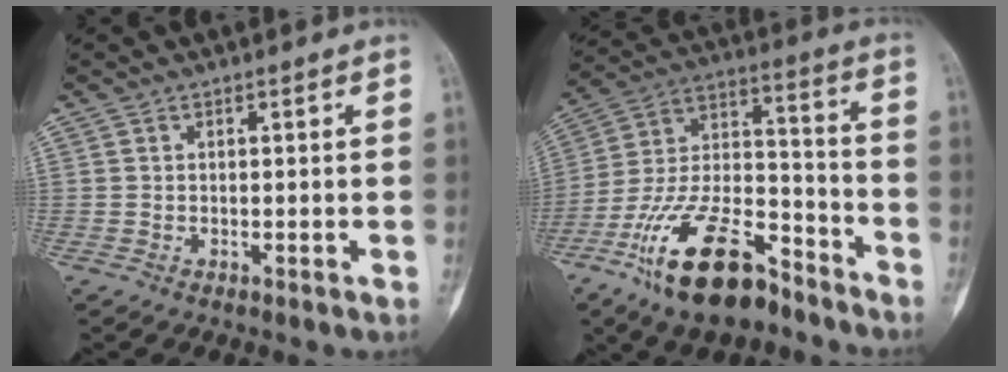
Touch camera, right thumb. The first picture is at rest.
{"total": 20.9, "force": [-13.3, 8.8, 13.5], "torque": [-0.258, 0.078, -0.241]}